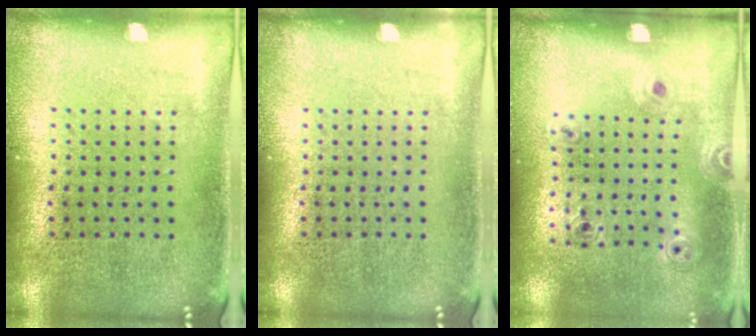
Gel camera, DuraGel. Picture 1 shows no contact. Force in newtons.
{"total": 0.0}
{"total": 1.1, "press": 1.0, "slide": 0.5}